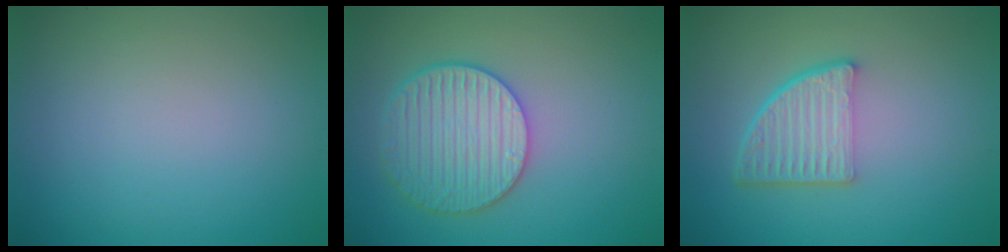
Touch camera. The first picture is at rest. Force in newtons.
{"total": 4.9, "press": 4.4, "slide": 2.1}
{"total": 4.5, "press": 3.2, "slide": 3.2}